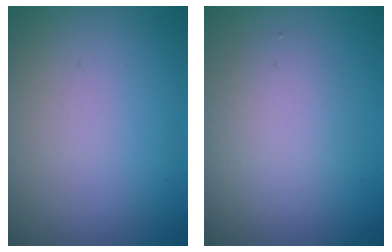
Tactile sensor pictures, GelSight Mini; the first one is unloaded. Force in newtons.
{"total": 2.5, "press": 2.5, "slide": 0.2}